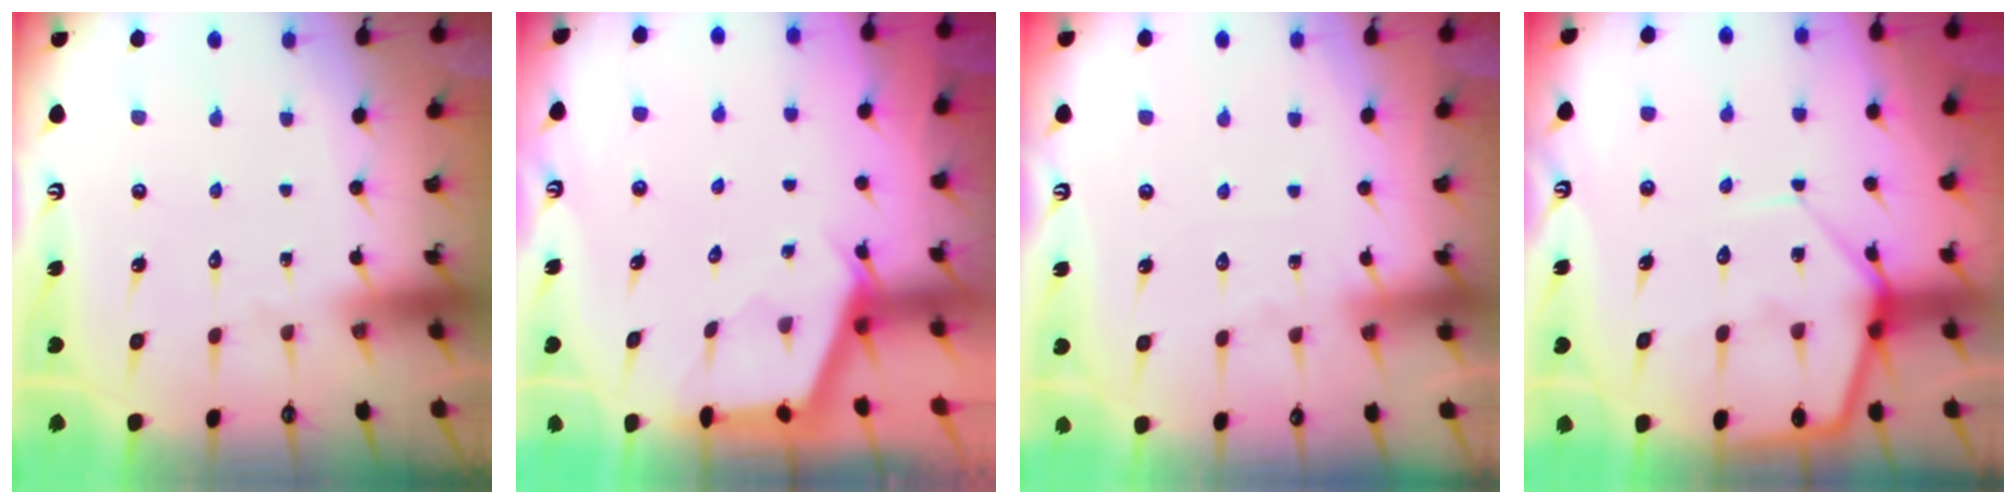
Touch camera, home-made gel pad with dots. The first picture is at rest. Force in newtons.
{"total": 2.6, "press": 2.6, "slide": 0.3}
{"total": 3.2, "press": 3.2, "slide": 0.6}
{"total": 9.5, "press": 9.4, "slide": 0.9}